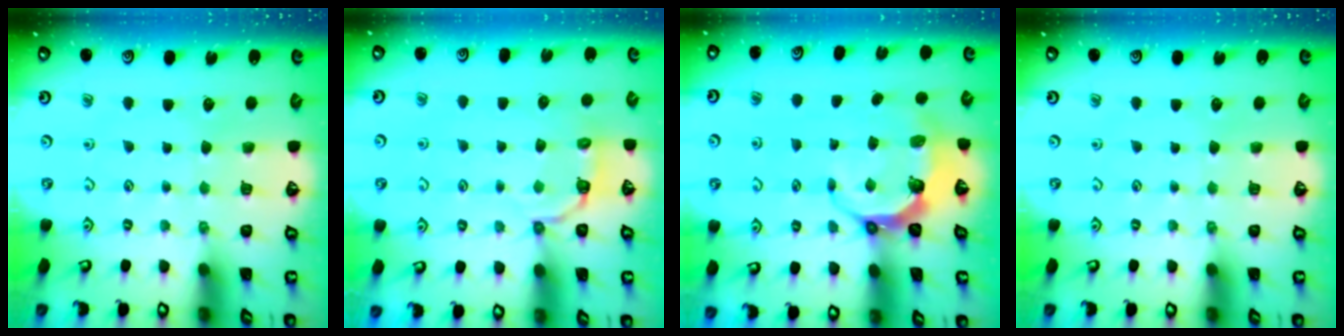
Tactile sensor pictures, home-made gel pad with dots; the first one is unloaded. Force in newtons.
{"total": 3.8, "press": 2.5, "slide": 2.9}
{"total": 7.2, "press": 5.9, "slide": 4.1}
{"total": 0.0}